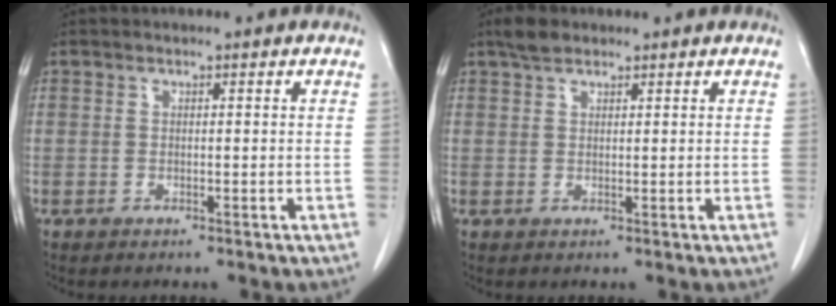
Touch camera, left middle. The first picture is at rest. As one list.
[{"total": 2.5, "force": [1.9, 1.1, 1.1], "torque": [-0.025, 0.010, 0.034]}]